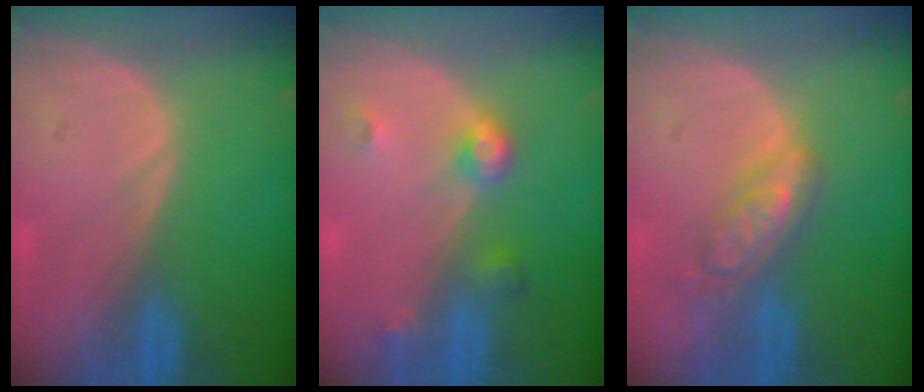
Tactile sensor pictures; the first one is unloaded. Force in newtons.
{"total": 3.9, "press": 3.6, "slide": 1.4}
{"total": 5.7, "press": 5.0, "slide": 2.8}